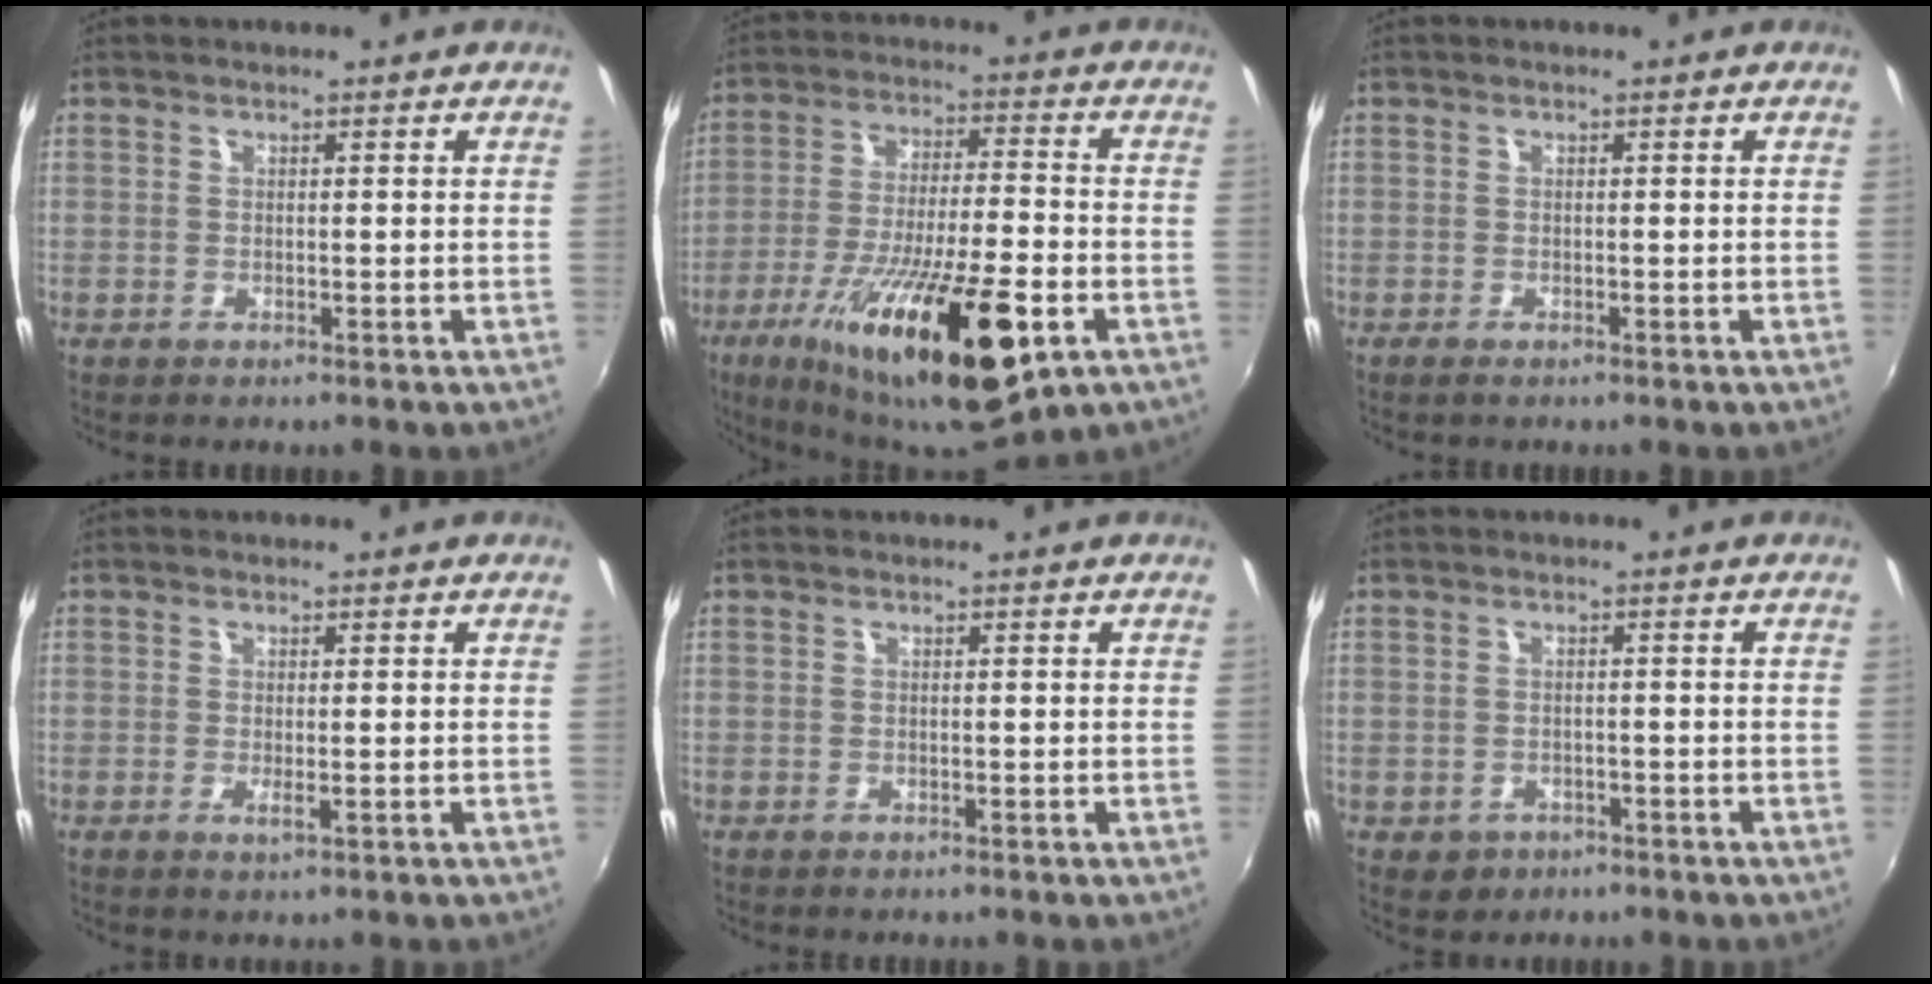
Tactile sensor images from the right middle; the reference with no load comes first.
{"total": 24.1, "force": [-12.1, 6.7, 19.8], "torque": [-0.348, -0.047, -0.194]}
{"total": 1.0, "force": [-0.8, 0.1, 0.6], "torque": [-0.012, -0.003, -0.013]}
{"total": 1.4, "force": [-0.2, 0.1, 1.4], "torque": [-0.026, -0.005, -0.004]}
{"total": 0.0}
{"total": 3.8, "force": [-1.8, 3.1, 1.2], "torque": [-0.034, -0.007, -0.021]}